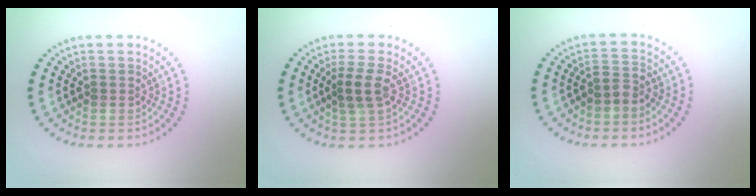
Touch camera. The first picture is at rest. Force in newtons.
{"total": 2.0, "press": 1.8, "slide": 0.9}
{"total": 1.6, "press": 1.3, "slide": 1.0}